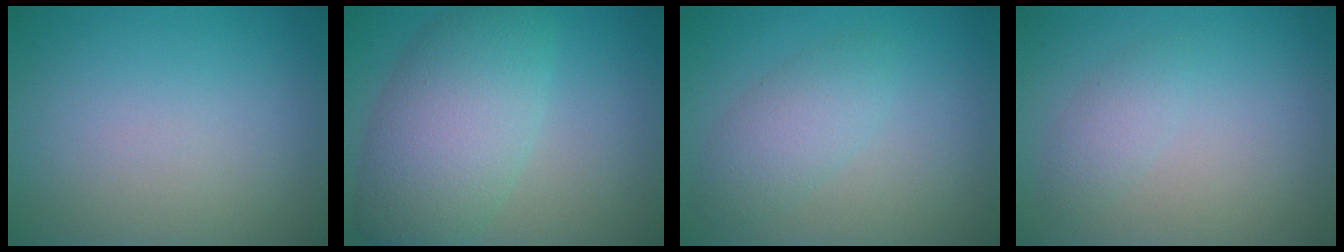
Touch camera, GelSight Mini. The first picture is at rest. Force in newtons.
{"total": 7.5, "press": 7.5, "slide": 0.2}
{"total": 2.8, "press": 2.8, "slide": 0.1}
{"total": 1.5, "press": 1.5, "slide": 0.1}